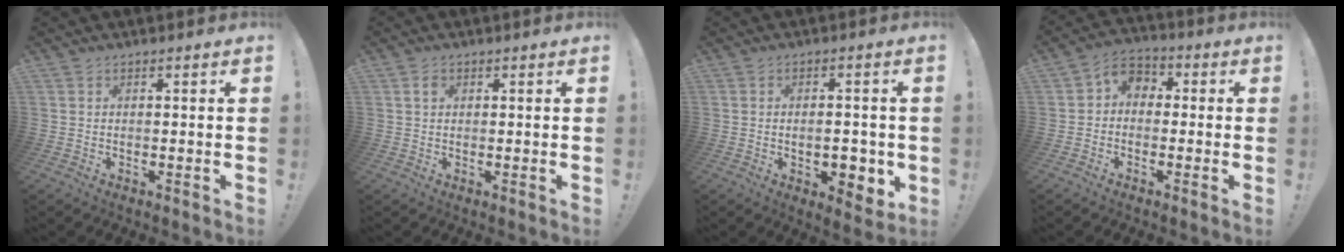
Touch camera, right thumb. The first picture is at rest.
{"total": 1.8, "force": [0.7, 1.3, 1.1], "torque": [-0.012, -0.001, 0.011]}
{"total": 6.0, "force": [-0.9, 3.5, 4.9], "torque": [-0.064, 0.007, -0.012]}
{"total": 5.3, "force": [-1.4, 4.5, 2.6], "torque": [-0.057, 0.022, -0.021]}